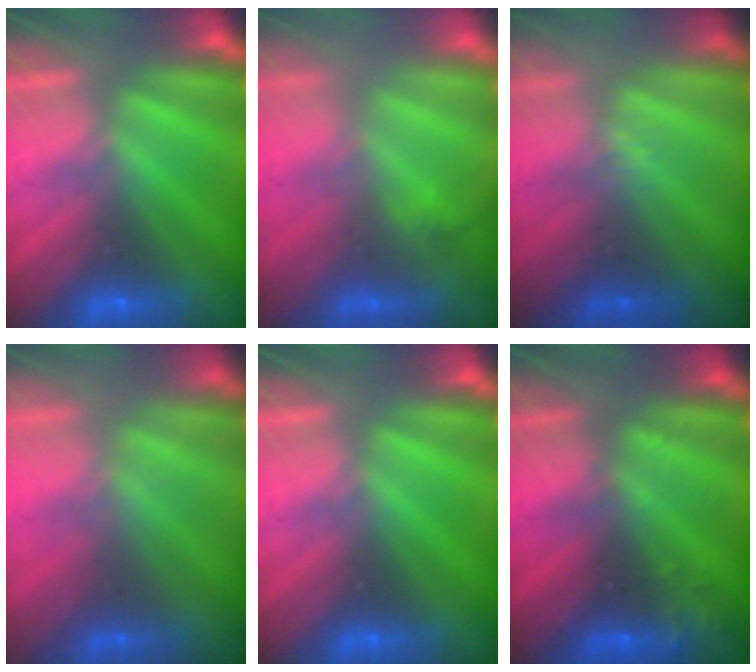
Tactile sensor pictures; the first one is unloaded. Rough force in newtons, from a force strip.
{"total": 2.9}
{"total": 2.3}
{"total": 1.1}
{"total": 0.0}
{"total": 2.8}